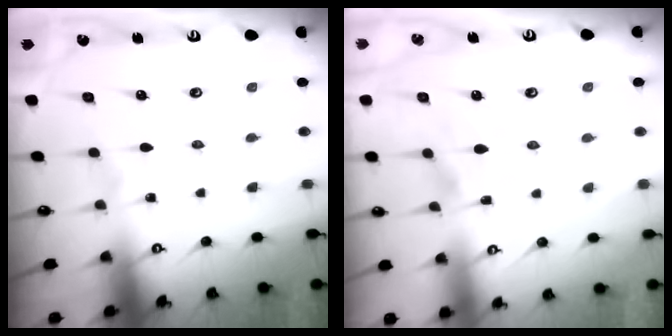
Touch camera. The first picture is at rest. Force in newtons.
{"total": 2.8, "press": 2.5, "slide": 1.2}